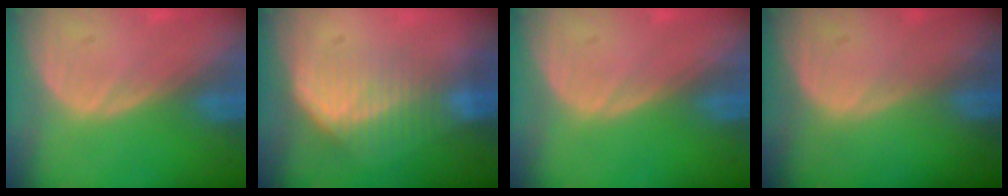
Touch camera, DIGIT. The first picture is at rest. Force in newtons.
{"total": 7.4, "press": 6.4, "slide": 3.7}
{"total": 0.0}
{"total": 0.0}